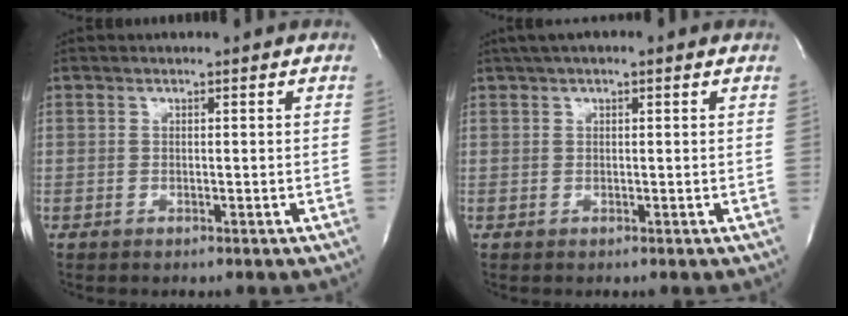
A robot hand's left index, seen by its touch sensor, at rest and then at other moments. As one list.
[{"total": 3.6, "force": [2.2, 1.0, 2.7], "torque": [-0.048, 0.022, 0.032]}]